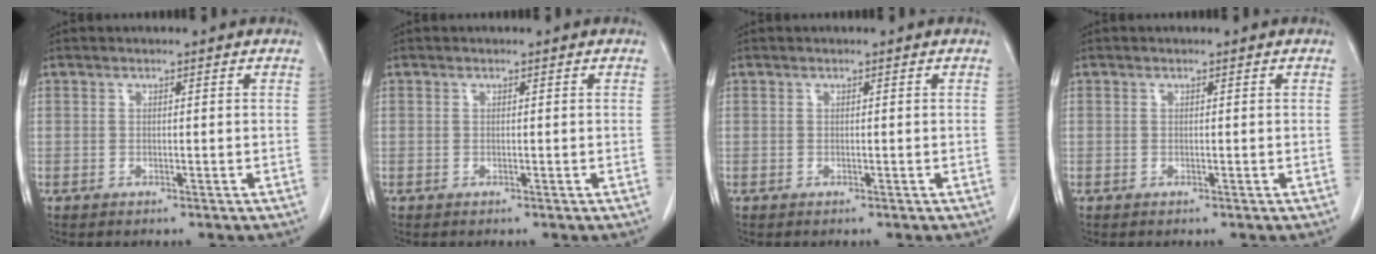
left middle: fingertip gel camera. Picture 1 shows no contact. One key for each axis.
{"total": 0.0}
{"total": 0.0}
{"total": 0.0}